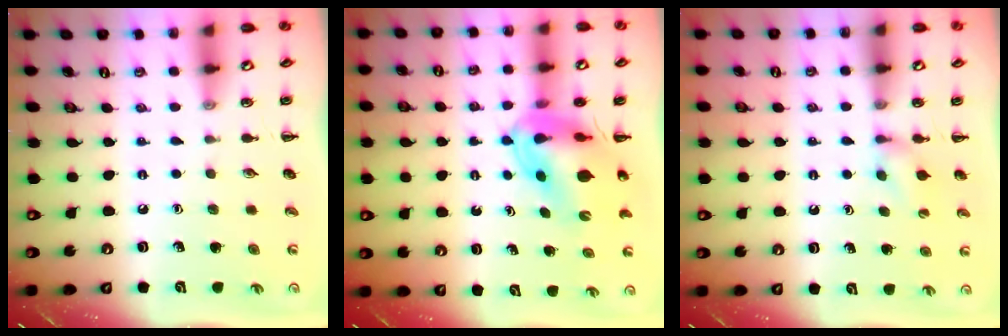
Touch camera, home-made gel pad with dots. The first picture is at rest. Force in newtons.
{"total": 10.9, "press": 10.3, "slide": 3.5}
{"total": 5.4, "press": 5.1, "slide": 1.8}